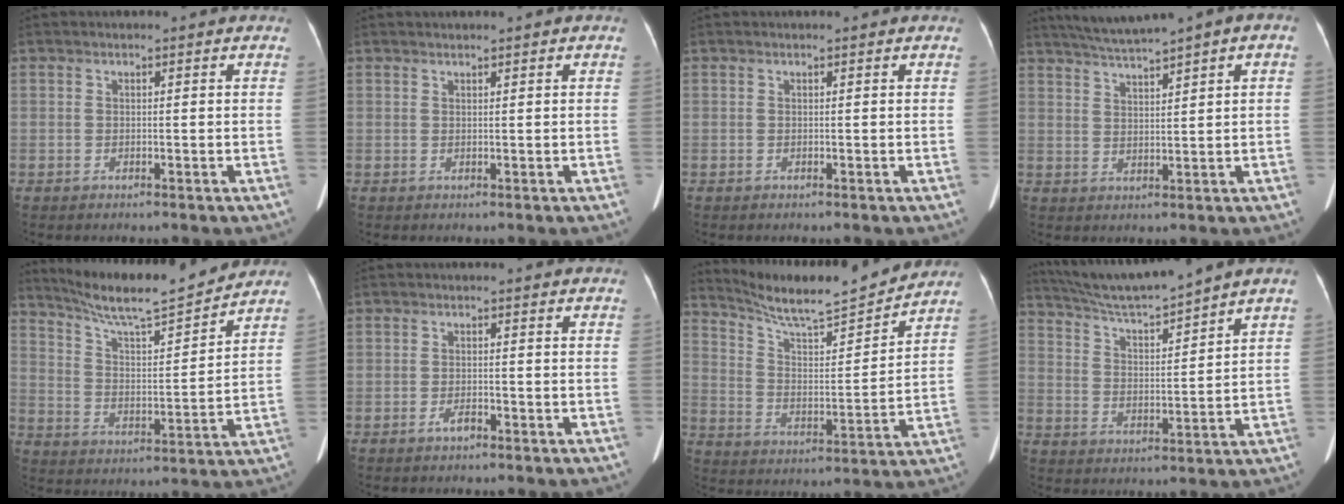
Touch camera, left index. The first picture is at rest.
{"total": 0.7, "force": [0.6, 0.0, 0.3], "torque": [-0.003, 0.011, 0.014]}
{"total": 0.0}
{"total": 7.3, "force": [5.1, 0.0, 5.3], "torque": [-0.087, 0.025, 0.086]}
{"total": 15.1, "force": [13.9, 0.4, 5.7], "torque": [-0.105, 0.000, 0.228]}
{"total": 1.6, "force": [-1.1, 0.5, 1.0], "torque": [-0.021, 0.000, -0.018]}
{"total": 16.0, "force": [15.0, 0.7, 5.4], "torque": [-0.100, -0.004, 0.240]}
{"total": 11.5, "force": [10.5, -1.6, 4.4], "torque": [-0.081, 0.006, 0.188]}